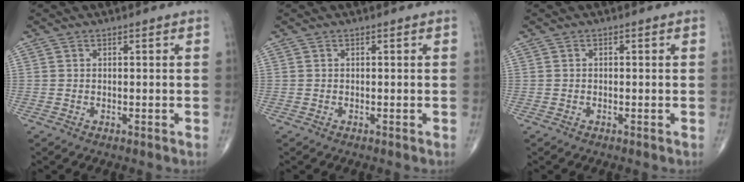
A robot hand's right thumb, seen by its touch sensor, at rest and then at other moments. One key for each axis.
{"total": 0.0}
{"total": 0.0}